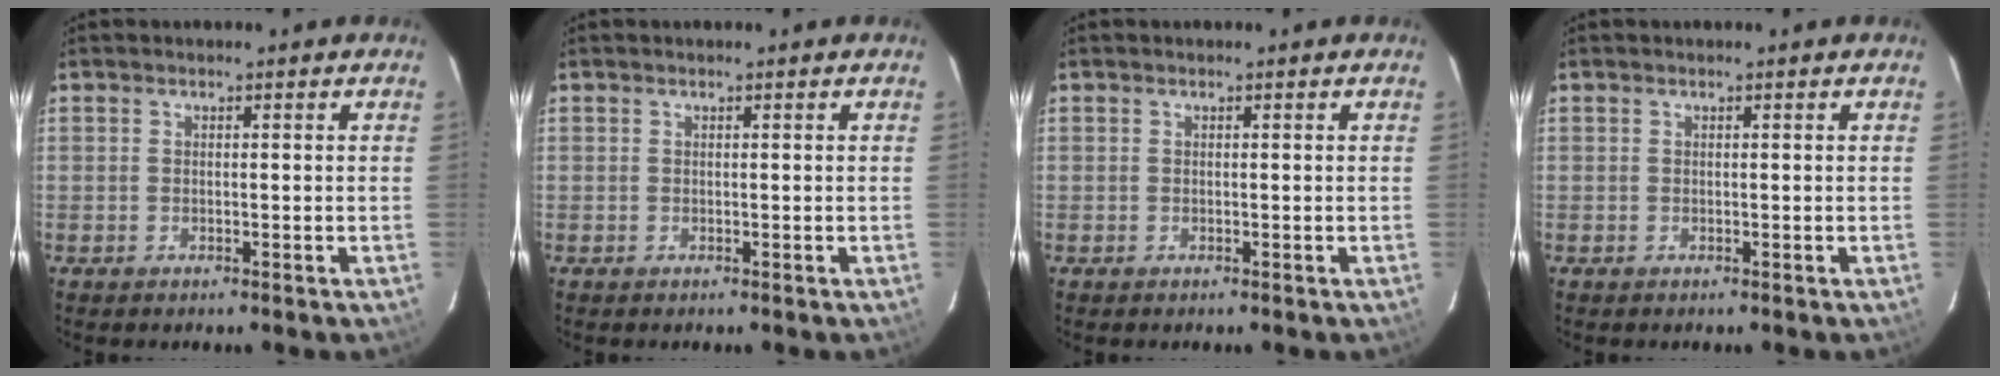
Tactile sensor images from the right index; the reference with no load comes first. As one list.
[{"total": 0.0}, {"total": 0.0}, {"total": 0.0}]